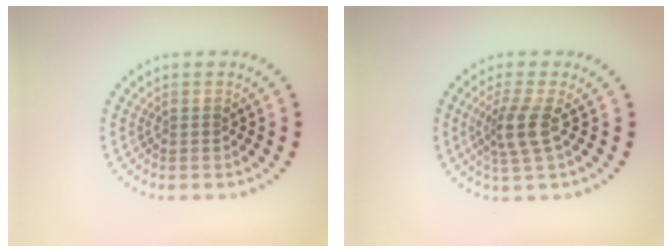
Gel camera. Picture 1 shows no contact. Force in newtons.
{"total": 2.8, "press": 2.1, "slide": 1.9}